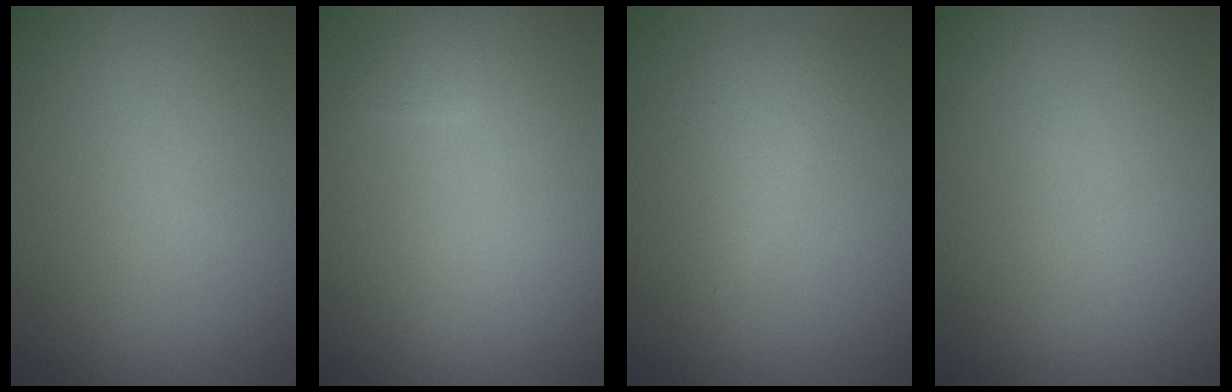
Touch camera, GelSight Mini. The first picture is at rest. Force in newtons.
{"total": 0.8, "press": 0.8, "slide": 0.0}
{"total": 2.3, "press": 2.3, "slide": 0.1}
{"total": 0.0}